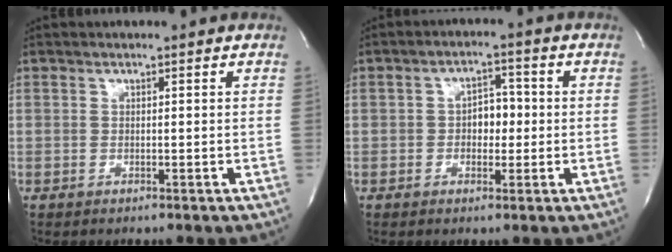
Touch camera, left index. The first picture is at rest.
{"total": 4.2, "force": [-0.3, 2.6, 3.3], "torque": [-0.048, 0.013, -0.005]}